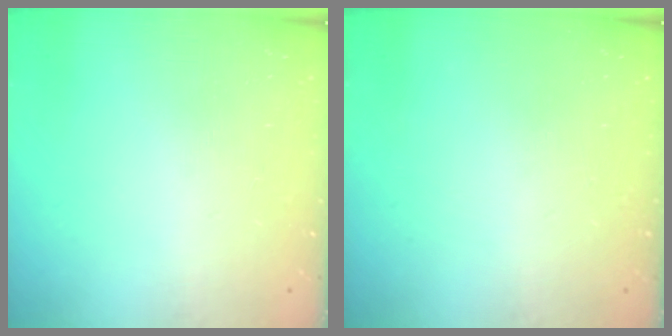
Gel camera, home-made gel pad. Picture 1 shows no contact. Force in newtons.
{"total": 0.0}